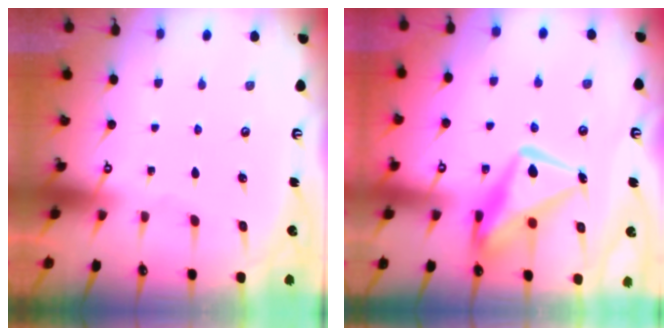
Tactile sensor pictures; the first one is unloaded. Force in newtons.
{"total": 15.2, "press": 15.1, "slide": 1.4}